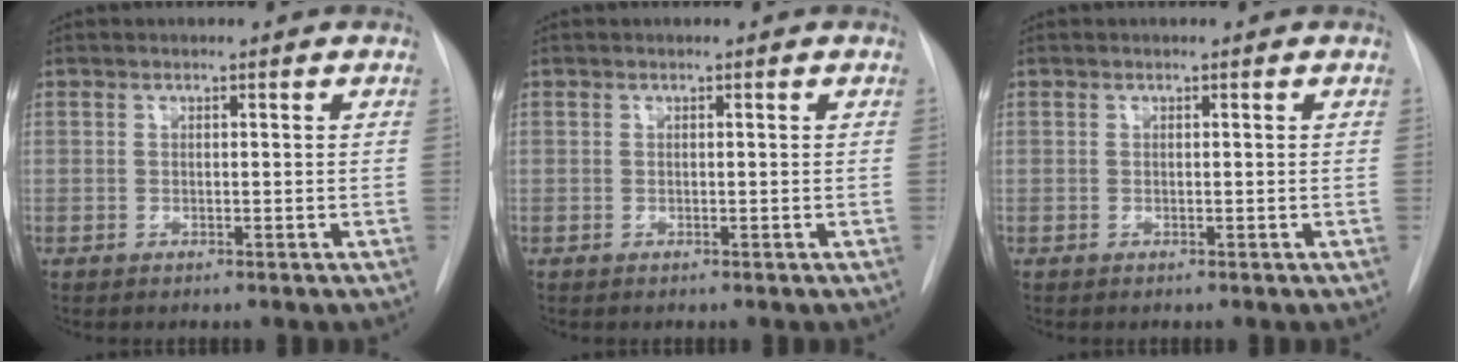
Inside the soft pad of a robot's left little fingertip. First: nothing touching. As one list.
[{"total": 0.0}, {"total": 0.0}]